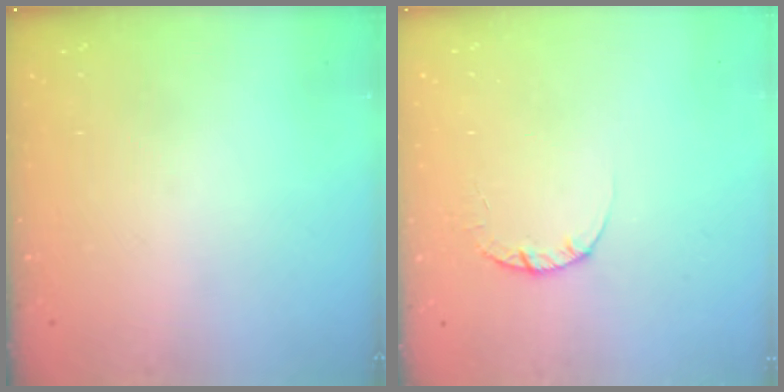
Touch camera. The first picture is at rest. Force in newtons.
{"total": 2.4, "press": 2.4, "slide": 0.3}